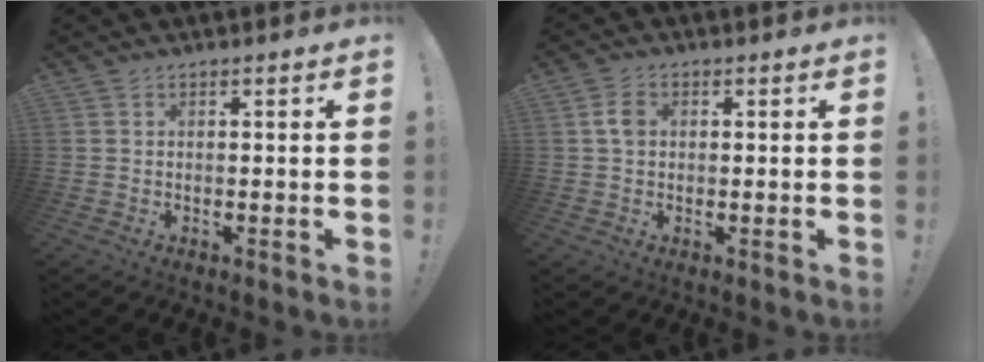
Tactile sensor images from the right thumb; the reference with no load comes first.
{"total": 3.7, "force": [0.4, 2.5, 2.6], "torque": [-0.043, 0.006, 0.006]}